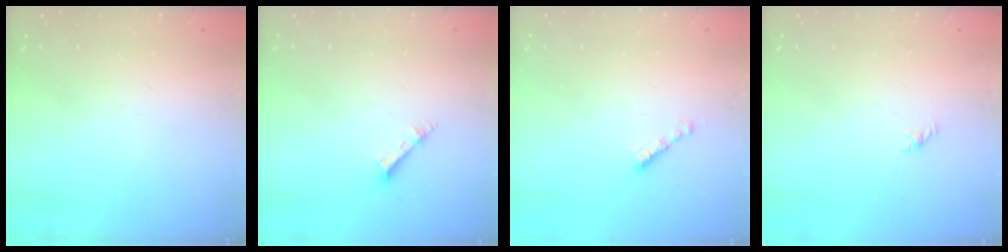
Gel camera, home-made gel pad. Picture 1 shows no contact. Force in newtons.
{"total": 2.3, "press": 2.3, "slide": 0.1}
{"total": 2.1, "press": 2.1, "slide": 0.3}
{"total": 0.5, "press": 0.3, "slide": 0.4}